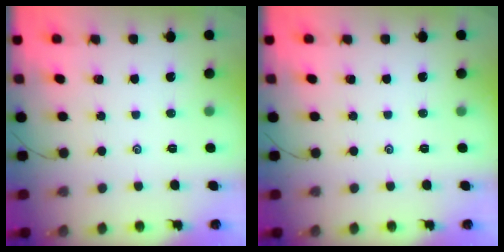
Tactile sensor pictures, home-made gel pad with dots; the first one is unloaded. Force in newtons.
{"total": 0.0}